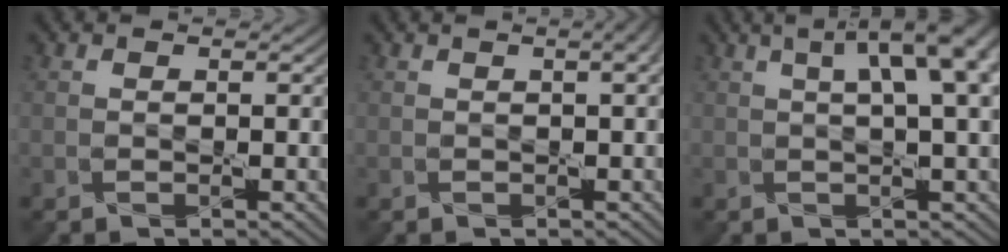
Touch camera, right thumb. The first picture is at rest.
{"total": 2.4, "force": [0.7, 0.7, 2.2], "torque": [-0.025, 0.009, 0.006]}
{"total": 10.5, "force": [3.2, 3.1, 9.5], "torque": [-0.108, 0.037, 0.033]}